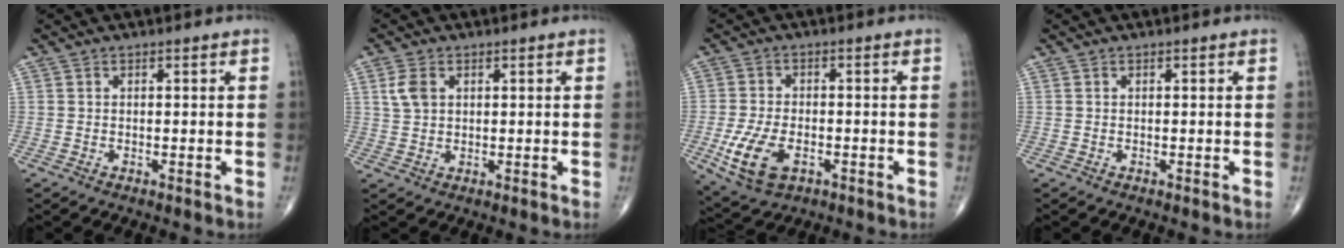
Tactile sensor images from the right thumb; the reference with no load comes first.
{"total": 3.9, "force": [1.4, 2.6, 2.6], "torque": [-0.051, 0.003, 0.030]}
{"total": 9.6, "force": [-3.3, 5.5, 7.2], "torque": [-0.146, 0.002, -0.051]}
{"total": 0.0}